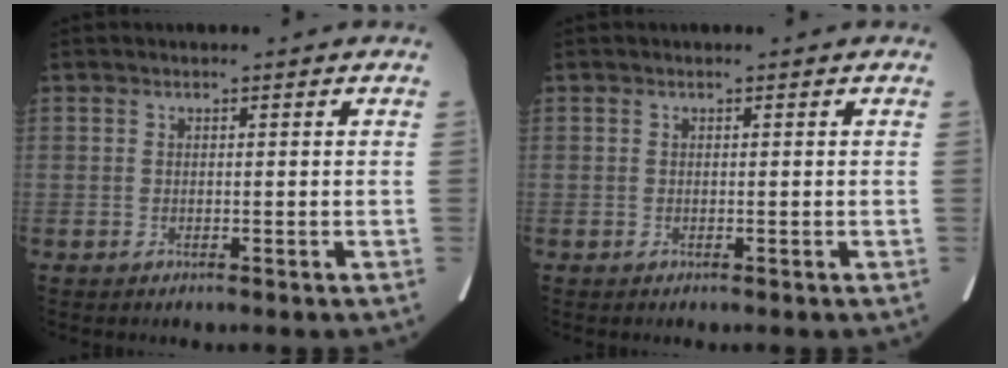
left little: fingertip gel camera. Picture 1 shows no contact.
{"total": 0.0}